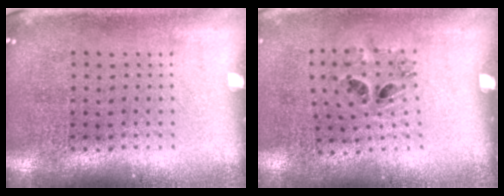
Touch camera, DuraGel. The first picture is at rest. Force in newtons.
{"total": 1.4, "press": 0.8, "slide": 1.2}